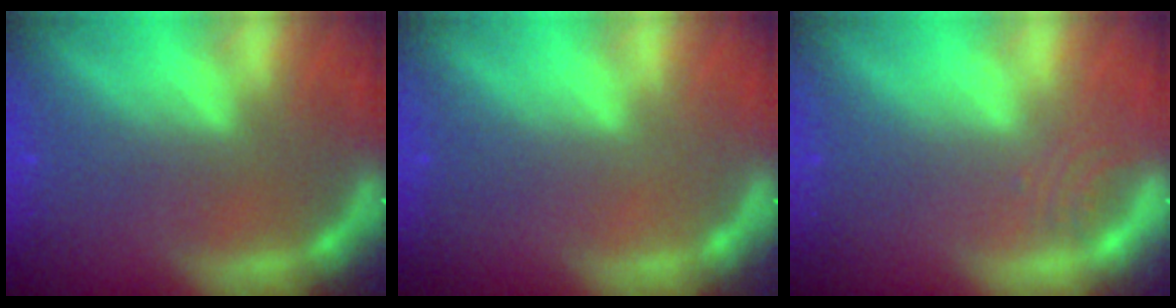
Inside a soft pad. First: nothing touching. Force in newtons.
{"total": 0.0}
{"total": 1.4}